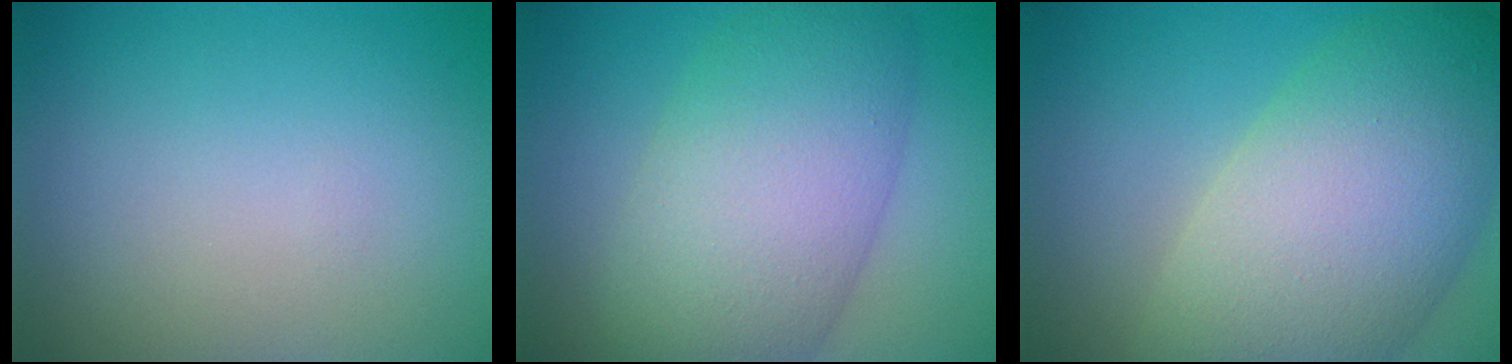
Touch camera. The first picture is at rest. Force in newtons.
{"total": 9.6, "press": 9.6, "slide": 0.2}
{"total": 11.8, "press": 11.8, "slide": 0.8}